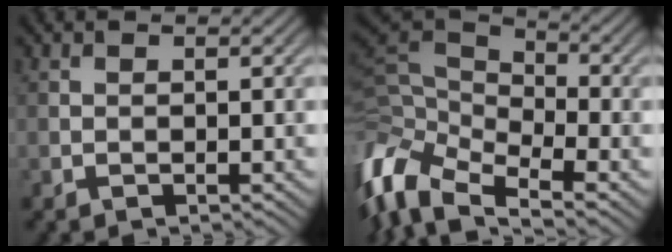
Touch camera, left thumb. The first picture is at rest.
{"total": 12.4, "force": [-5.1, 6.1, 9.5], "torque": [-0.232, 0.005, -0.101]}